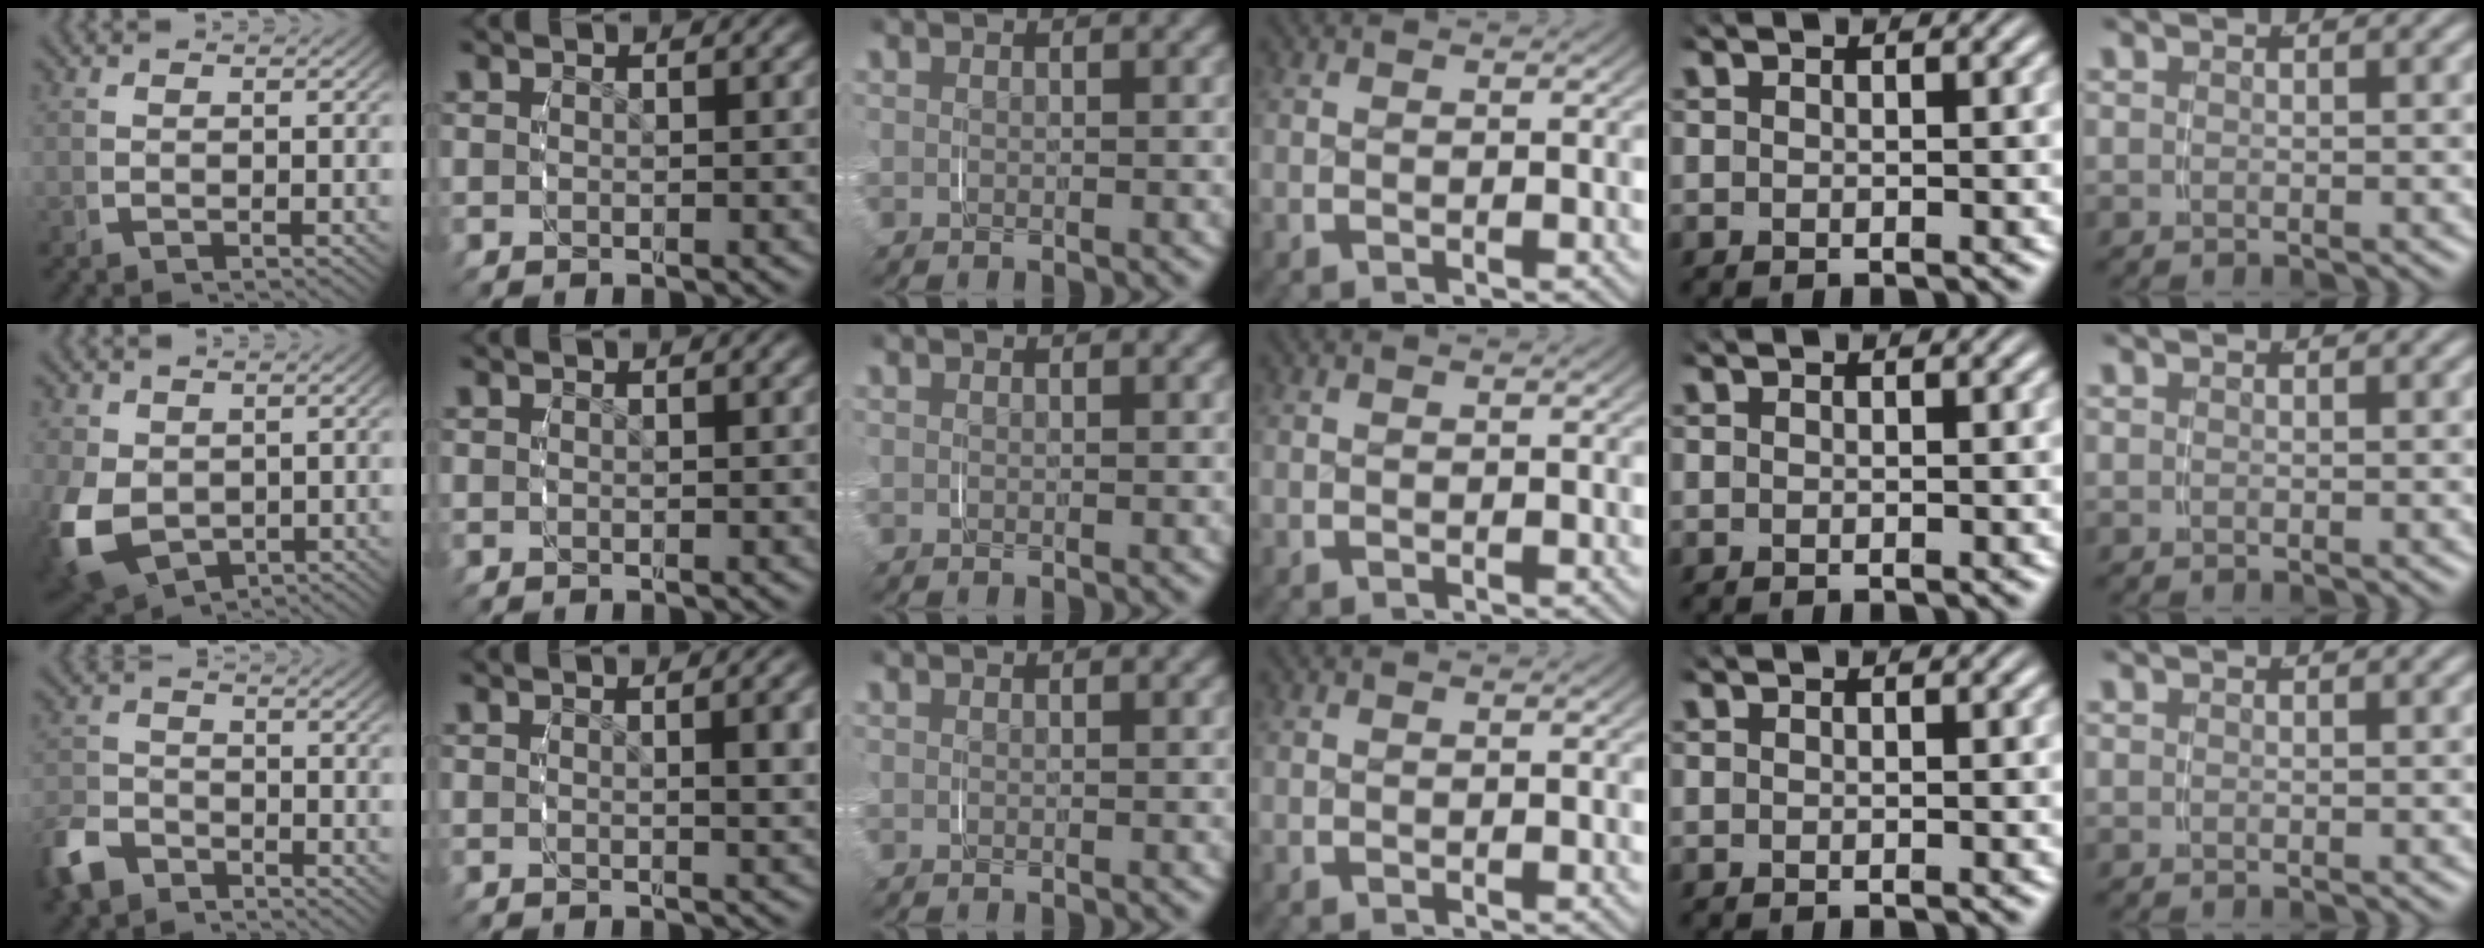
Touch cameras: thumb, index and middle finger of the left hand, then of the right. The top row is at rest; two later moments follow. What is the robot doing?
{"motion": "grasp_and_lifting", "object": "lipstick"}